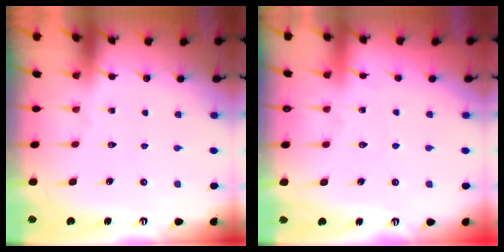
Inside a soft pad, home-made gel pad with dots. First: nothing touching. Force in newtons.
{"total": 3.4, "press": 3.4, "slide": 0.5}